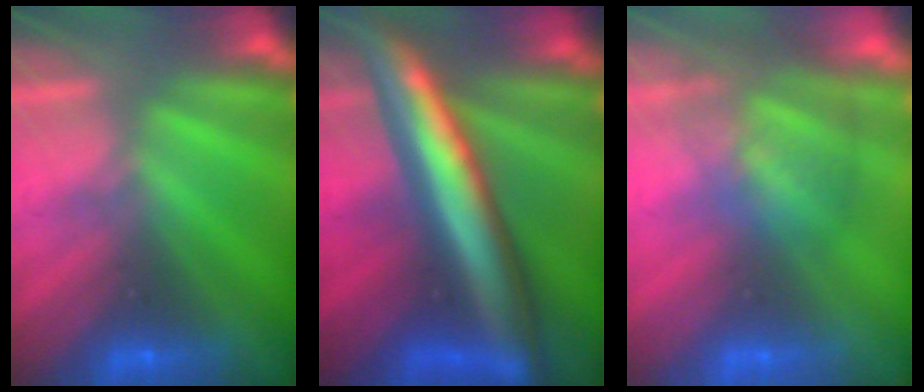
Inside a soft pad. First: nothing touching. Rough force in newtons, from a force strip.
{"total": 6.9}
{"total": 3.9}